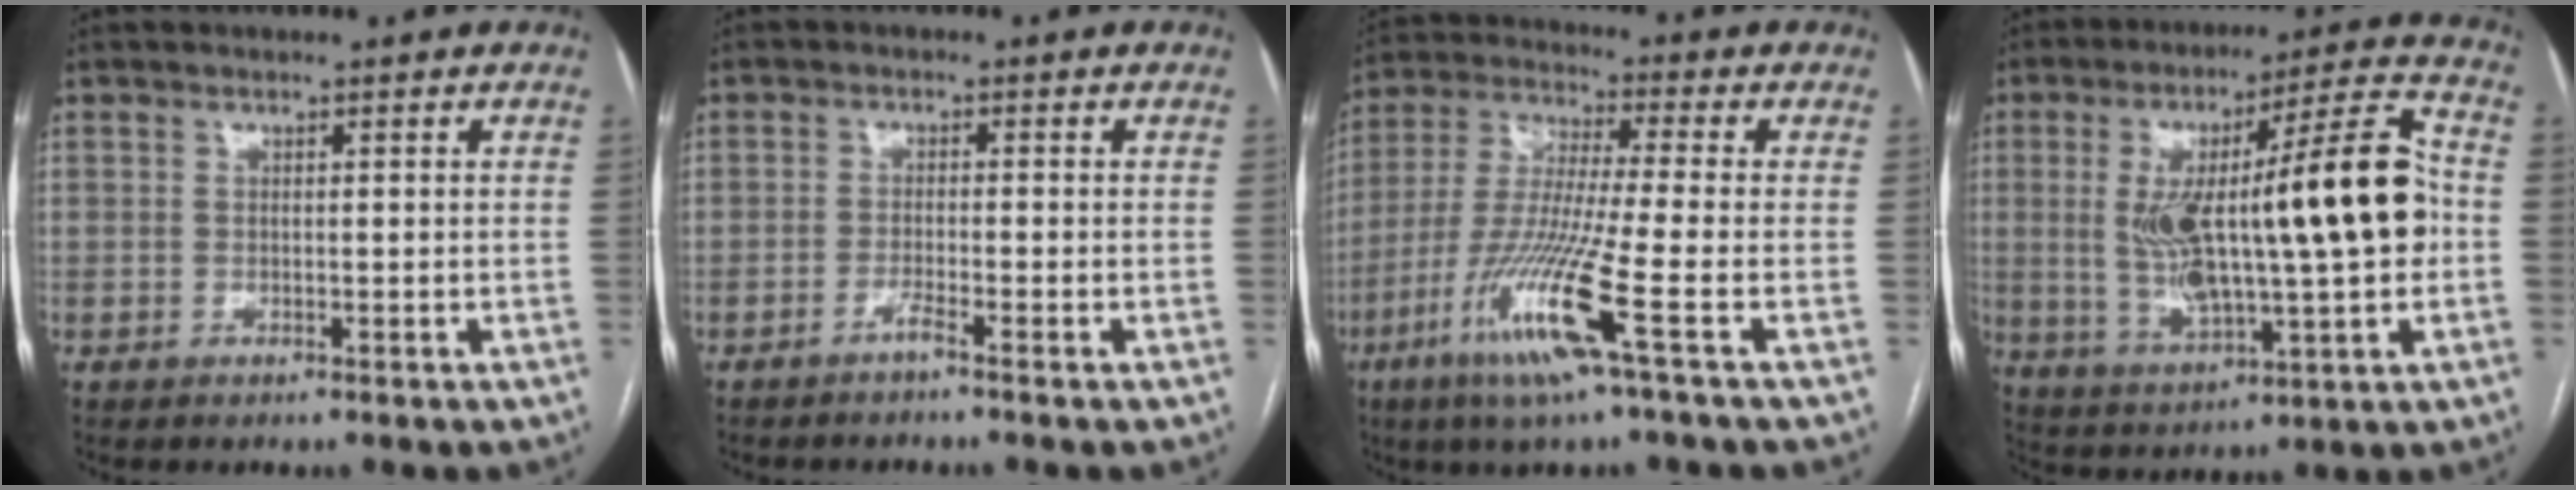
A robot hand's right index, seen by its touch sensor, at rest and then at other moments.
{"total": 1.6, "force": [-1.3, -0.5, 0.9], "torque": [-0.019, 0.001, -0.026]}
{"total": 13.7, "force": [-6.1, -1.2, 12.2], "torque": [-0.253, -0.028, -0.121]}
{"total": 20.9, "force": [0.4, 3.2, 20.6], "torque": [-0.357, 0.029, 0.011]}